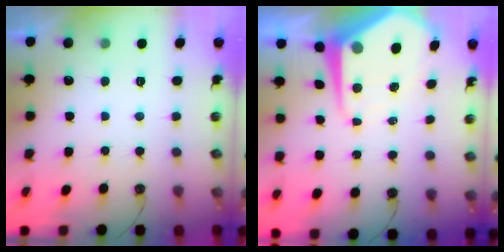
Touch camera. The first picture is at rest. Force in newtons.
{"total": 9.8, "press": 9.8, "slide": 0.8}